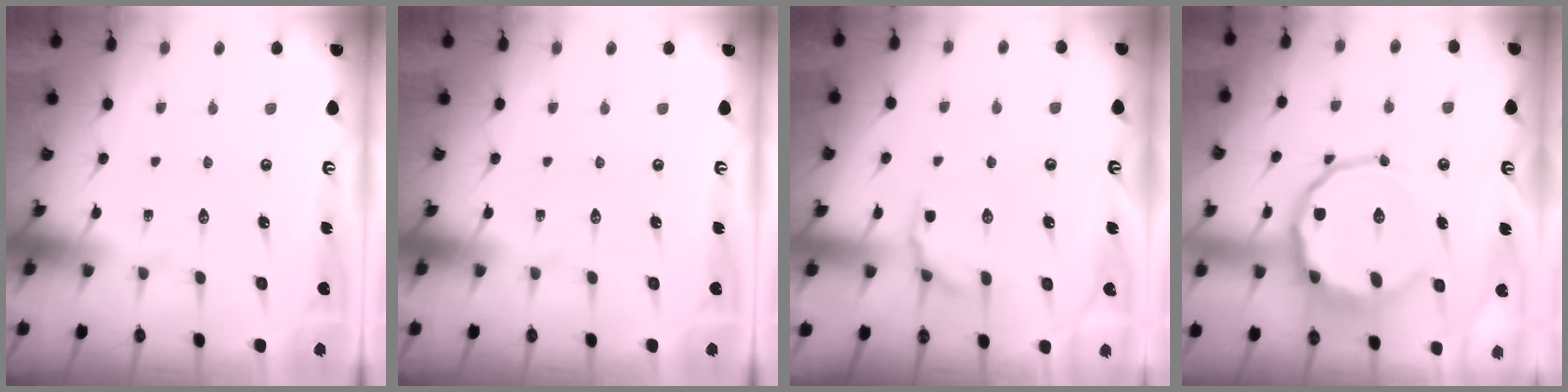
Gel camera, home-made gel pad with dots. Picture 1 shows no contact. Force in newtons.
{"total": 0.0}
{"total": 4.9, "press": 4.6, "slide": 1.8}
{"total": 12.0, "press": 11.6, "slide": 3.1}